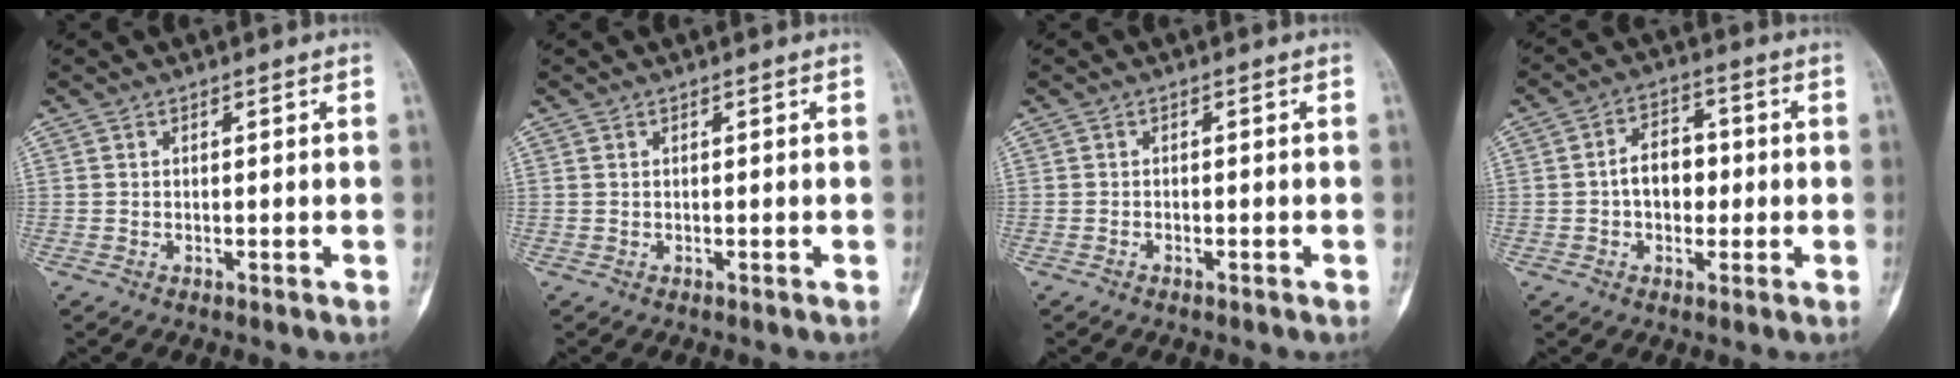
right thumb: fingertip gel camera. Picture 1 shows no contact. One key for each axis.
{"total": 0.0}
{"total": 0.6, "fx": -0.4, "fy": 0.2, "fz": 0.3, "tx": -0.010, "ty": 0.005, "tz": -0.008}
{"total": 7.2, "fx": -0.4, "fy": 5.1, "fz": 5.0, "tx": -0.052, "ty": 0.018, "tz": -0.015}